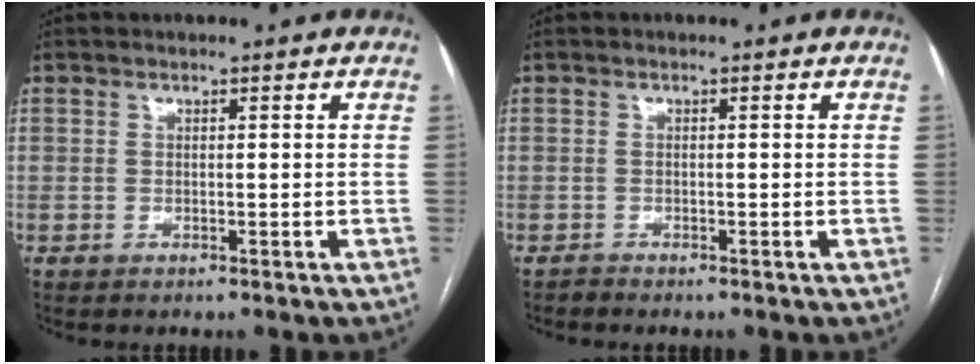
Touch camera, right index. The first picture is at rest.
{"total": 0.6, "force": [-0.6, -0.1, -0.2], "torque": [0.002, -0.002, -0.012]}